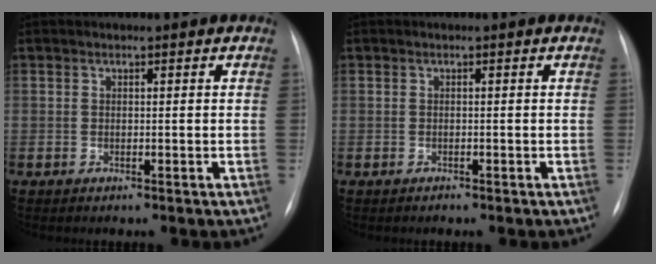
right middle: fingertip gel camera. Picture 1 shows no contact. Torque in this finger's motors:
{"motor_torque": [-0.07, 0.12, -0.01, -0.01]}